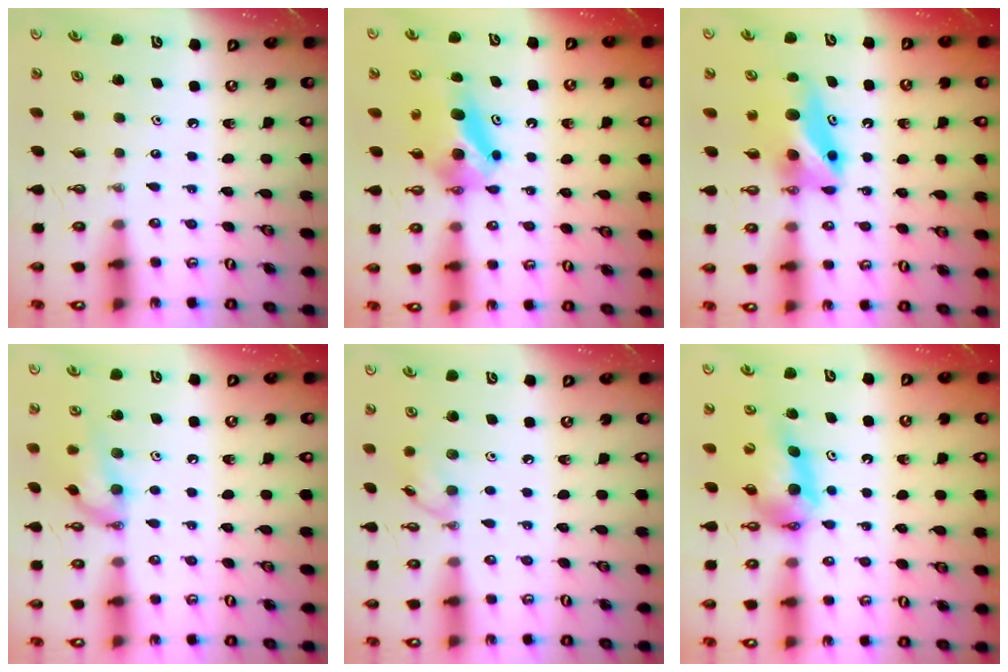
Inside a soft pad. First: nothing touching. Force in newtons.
{"total": 9.6, "press": 5.5, "slide": 7.9}
{"total": 9.4, "press": 7.4, "slide": 5.8}
{"total": 12.7, "press": 12.3, "slide": 3.2}
{"total": 8.2, "press": 8.1, "slide": 0.6}
{"total": 10.6, "press": 10.5, "slide": 0.9}